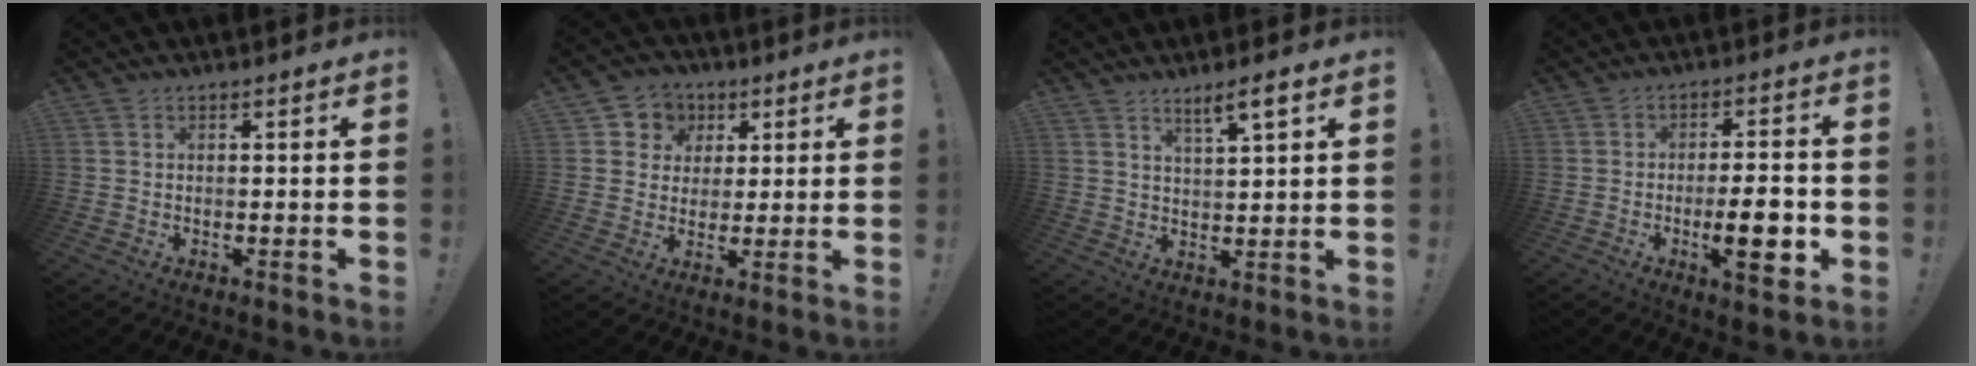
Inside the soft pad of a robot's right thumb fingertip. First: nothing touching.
{"total": 7.2, "force": [1.5, 6.9, 1.4], "torque": [-0.016, -0.006, 0.033]}
{"total": 5.4, "force": [3.8, 0.5, 3.8], "torque": [-0.056, -0.021, 0.060]}
{"total": 11.5, "force": [-3.4, 2.9, 10.6], "torque": [-0.156, 0.000, -0.057]}